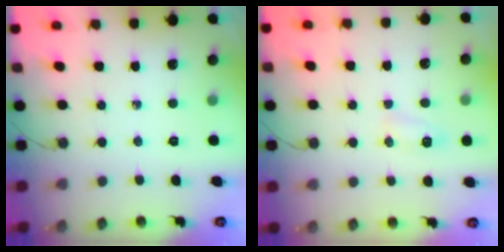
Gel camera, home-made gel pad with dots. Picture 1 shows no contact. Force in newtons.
{"total": 4.7, "press": 4.6, "slide": 0.5}